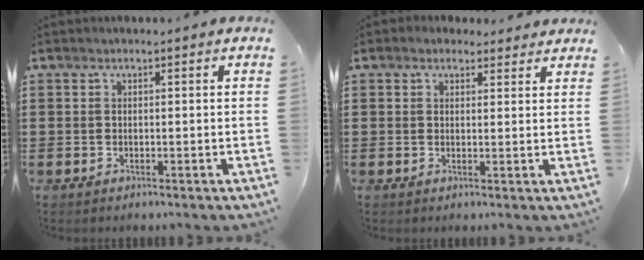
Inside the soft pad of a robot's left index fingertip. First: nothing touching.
{"total": 2.0, "force": [1.6, 1.0, 0.3], "torque": [-0.003, 0.004, 0.029]}